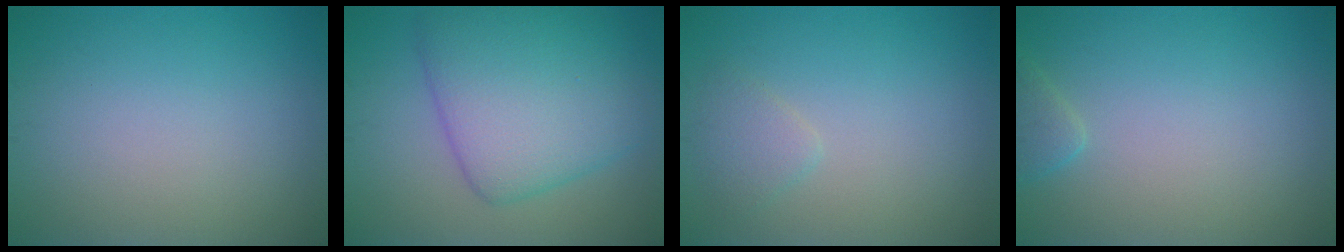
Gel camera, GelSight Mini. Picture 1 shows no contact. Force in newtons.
{"total": 8.5, "press": 8.5, "slide": 0.0}
{"total": 1.5, "press": 1.5, "slide": 0.1}
{"total": 1.3, "press": 1.3, "slide": 0.1}